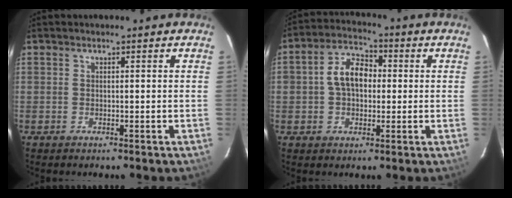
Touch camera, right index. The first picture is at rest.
{"total": 8.1, "force": [0.3, 5.6, 5.9], "torque": [-0.109, 0.028, 0.006]}